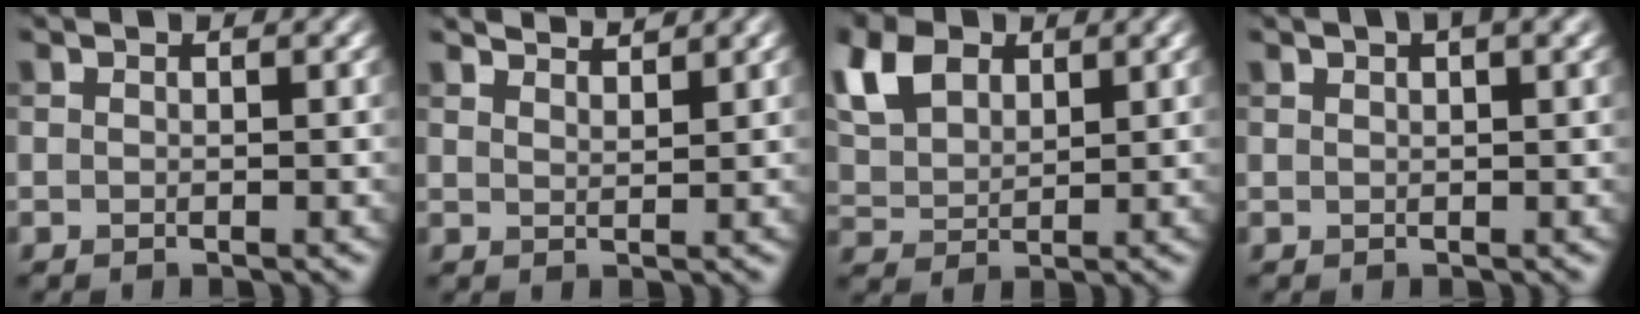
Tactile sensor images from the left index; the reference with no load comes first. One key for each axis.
{"total": 2.8, "fx": 2.7, "fy": 0.3, "fz": 0.7, "tx": -0.002, "ty": 0.002, "tz": 0.038}
{"total": 6.4, "fx": 3.2, "fy": 4.1, "fz": 3.8, "tx": -0.109, "ty": 0.011, "tz": 0.063}
{"total": 2.9, "fx": 2.0, "fy": 0.7, "fz": 2.1, "tx": -0.024, "ty": 0.005, "tz": 0.028}